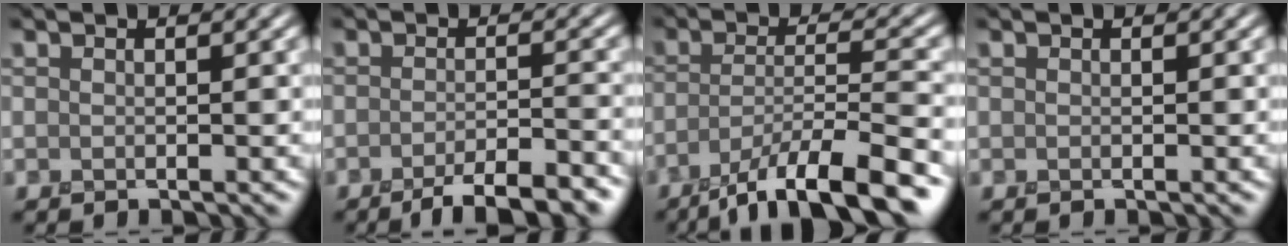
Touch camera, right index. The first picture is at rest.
{"total": 5.8, "force": [-4.1, 1.4, 4.0], "torque": [-0.053, 0.000, -0.064]}
{"total": 10.0, "force": [-6.5, 2.4, 7.2], "torque": [-0.111, -0.001, -0.113]}
{"total": 0.0}